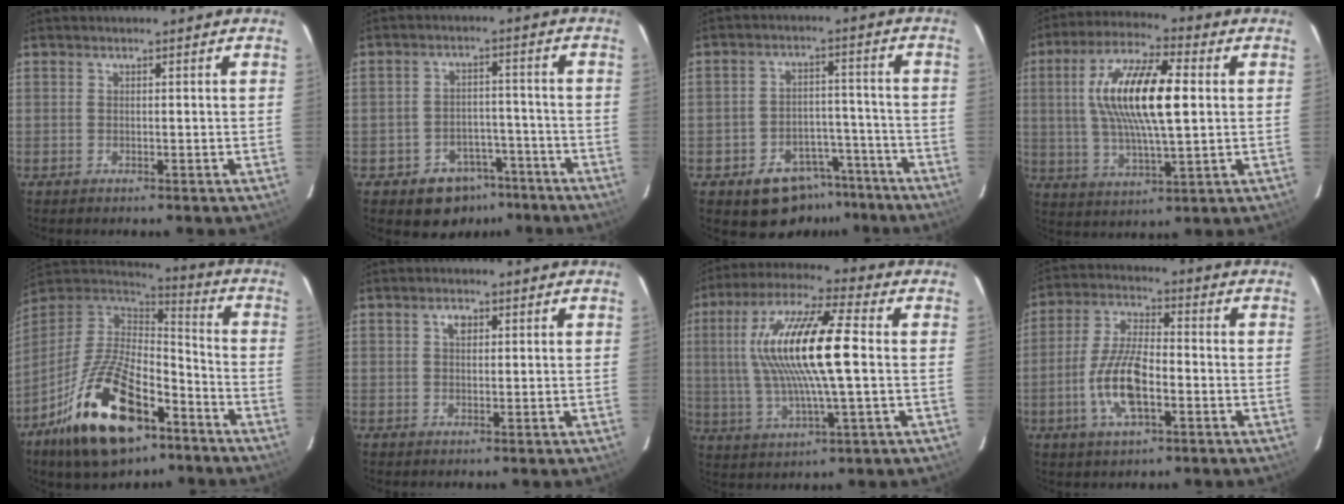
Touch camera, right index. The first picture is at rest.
{"total": 8.4, "force": [-5.6, 5.9, 2.2], "torque": [-0.053, 0.029, -0.062]}
{"total": 10.8, "force": [-7.4, 7.0, 3.3], "torque": [-0.071, 0.034, -0.082]}
{"total": 16.3, "force": [2.5, 4.9, 15.4], "torque": [-0.293, 0.015, 0.043]}
{"total": 23.2, "force": [-12.7, 10.8, 16.1], "torque": [-0.322, -0.017, -0.214]}
{"total": 1.9, "force": [0.7, 1.3, 1.3], "torque": [-0.021, 0.008, 0.011]}
{"total": 17.6, "force": [1.5, 3.1, 17.2], "torque": [-0.333, 0.011, 0.026]}
{"total": 11.1, "force": [-3.5, 4.1, 9.7], "torque": [-0.202, 0.001, -0.068]}